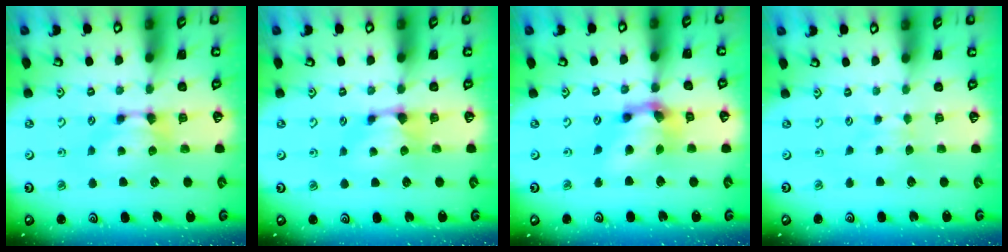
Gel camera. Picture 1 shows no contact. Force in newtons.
{"total": 1.0, "press": 0.7, "slide": 0.6}
{"total": 5.9, "press": 5.5, "slide": 2.1}
{"total": 2.3, "press": 2.2, "slide": 0.3}